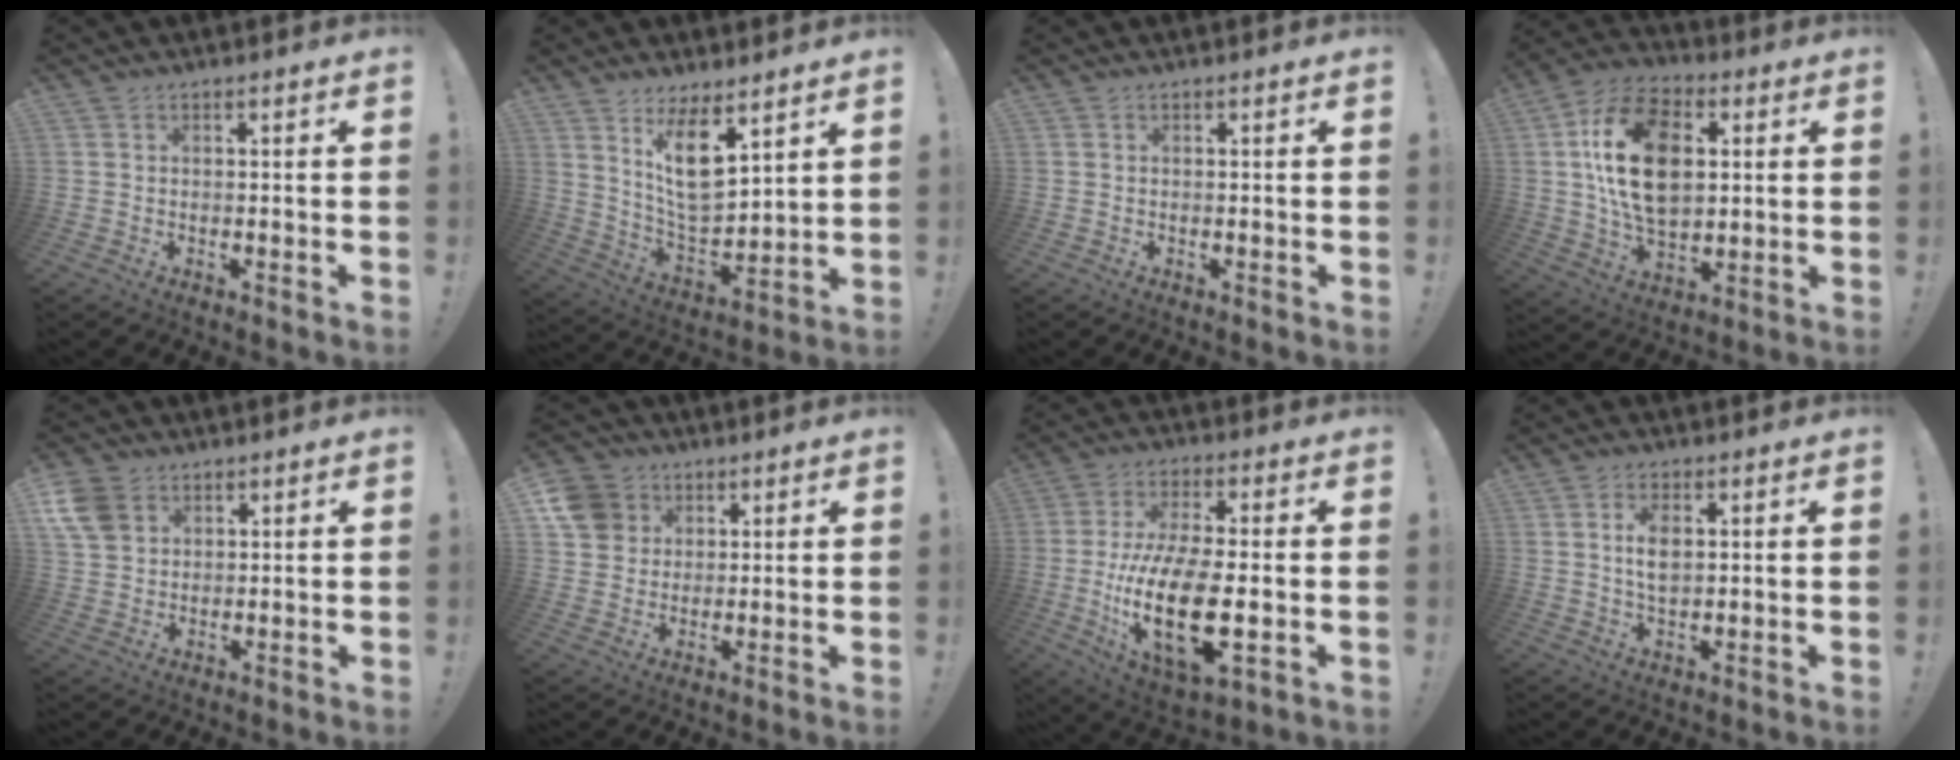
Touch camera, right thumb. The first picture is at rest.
{"total": 13.8, "force": [8.1, 6.7, 8.9], "torque": [-0.138, -0.056, 0.153]}
{"total": 0.0}
{"total": 21.1, "force": [4.0, 13.7, 15.5], "torque": [-0.276, 0.001, 0.067]}
{"total": 8.4, "force": [4.0, 6.4, 3.7], "torque": [-0.067, -0.012, 0.083]}
{"total": 9.6, "force": [3.4, 8.5, 2.8], "torque": [-0.043, -0.016, 0.071]}
{"total": 21.3, "force": [-3.7, 8.9, 19.0], "torque": [-0.359, -0.008, -0.055]}
{"total": 3.7, "force": [0.8, 1.7, 3.1], "torque": [-0.049, -0.001, 0.009]}